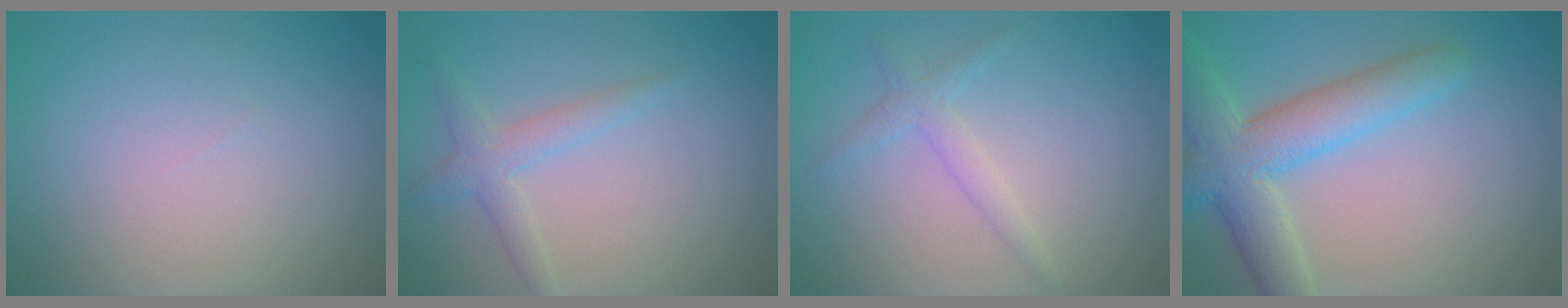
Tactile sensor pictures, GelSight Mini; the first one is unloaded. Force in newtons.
{"total": 2.2, "press": 2.2, "slide": 0.1}
{"total": 1.7, "press": 1.7, "slide": 0.1}
{"total": 6.7, "press": 6.7, "slide": 0.5}